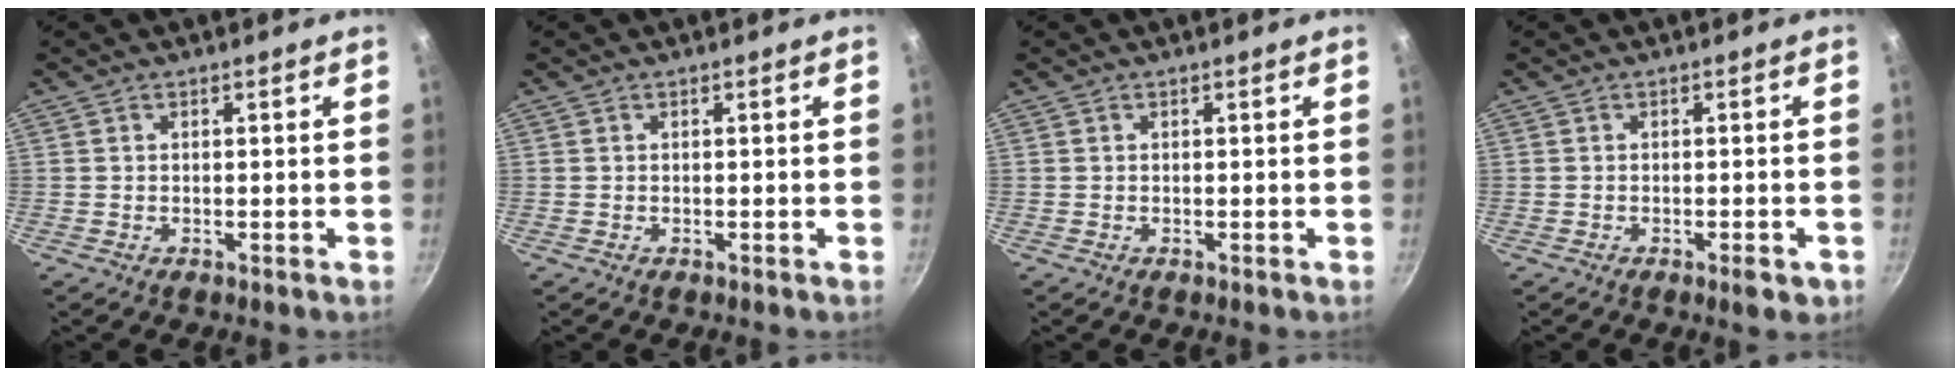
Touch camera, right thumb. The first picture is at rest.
{"total": 0.0}
{"total": 0.0}
{"total": 3.0, "force": [-1.4, 1.1, 2.4], "torque": [-0.030, 0.008, -0.013]}